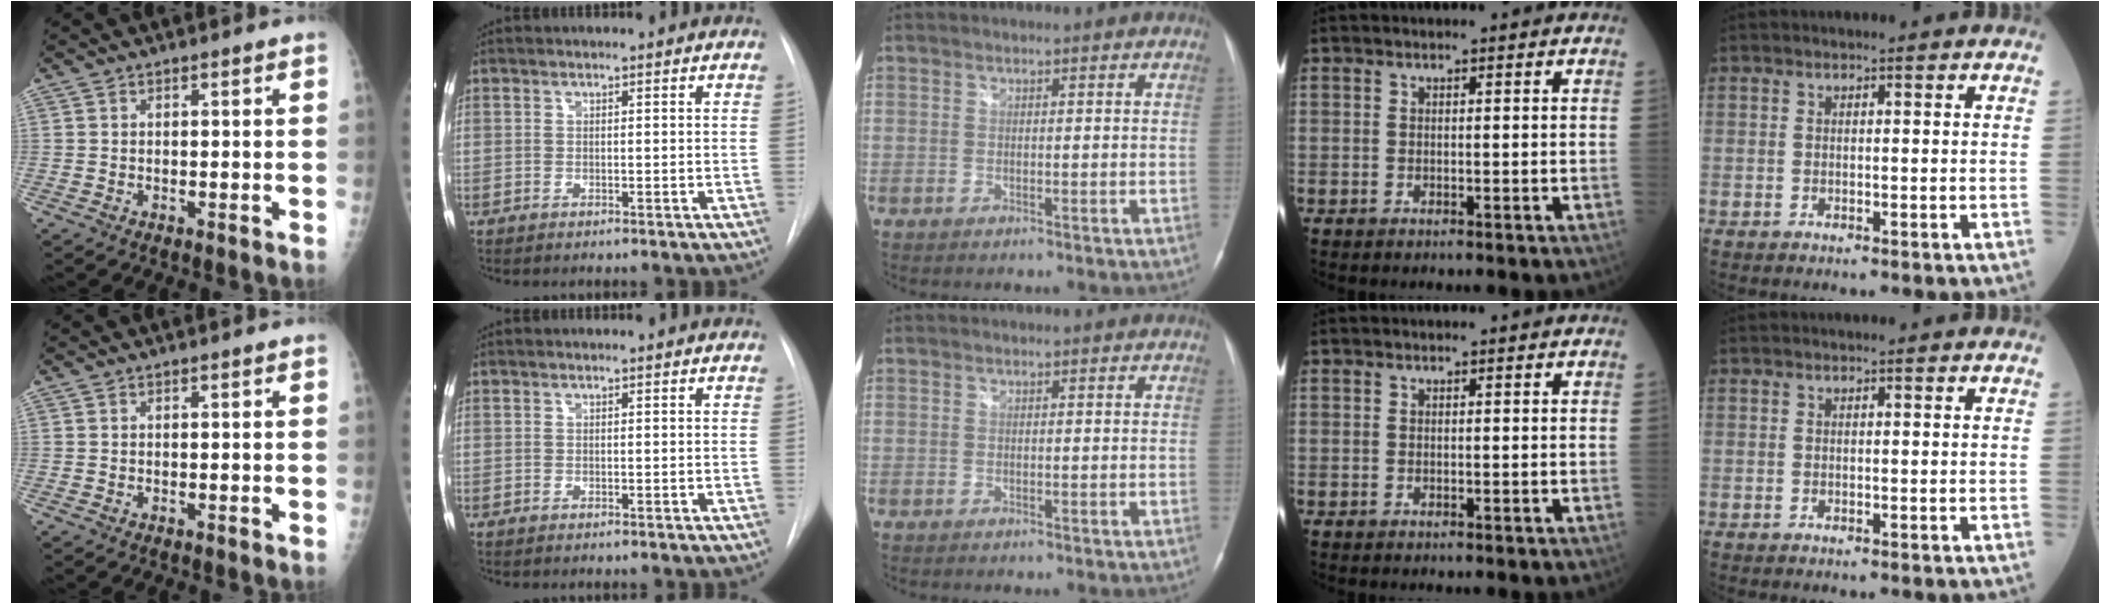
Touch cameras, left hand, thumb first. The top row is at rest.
{}